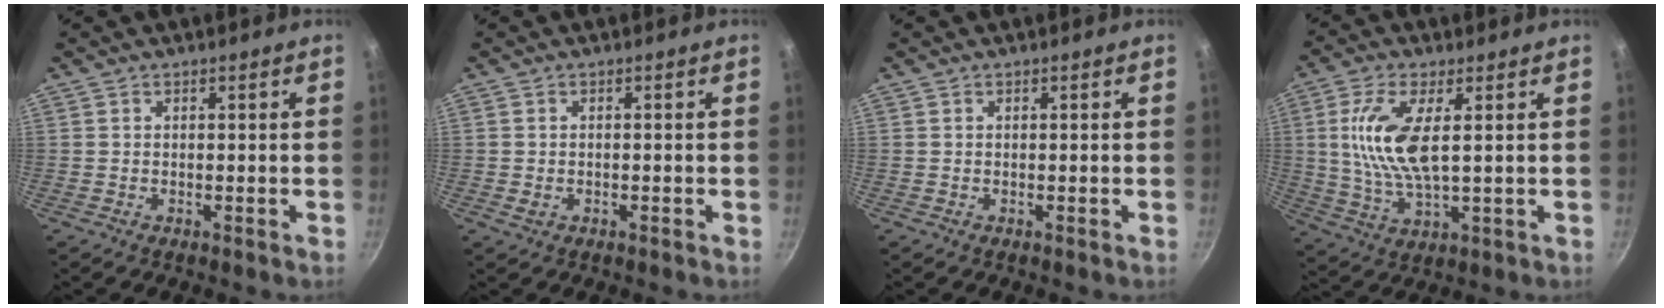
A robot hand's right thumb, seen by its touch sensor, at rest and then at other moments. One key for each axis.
{"total": 1.0, "fx": -0.3, "fy": 0.6, "fz": 0.8, "tx": -0.015, "ty": 0.001, "tz": -0.005}
{"total": 0.0}
{"total": 11.4, "fx": 2.2, "fy": 4.3, "fz": 10.3, "tx": -0.217, "ty": -0.005, "tz": 0.048}